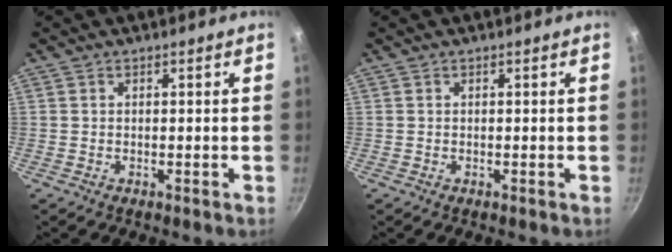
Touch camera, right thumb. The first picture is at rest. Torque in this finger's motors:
{"motor_torque": [-0.18, 0.05, 0.03, 0.01, 0.00]}